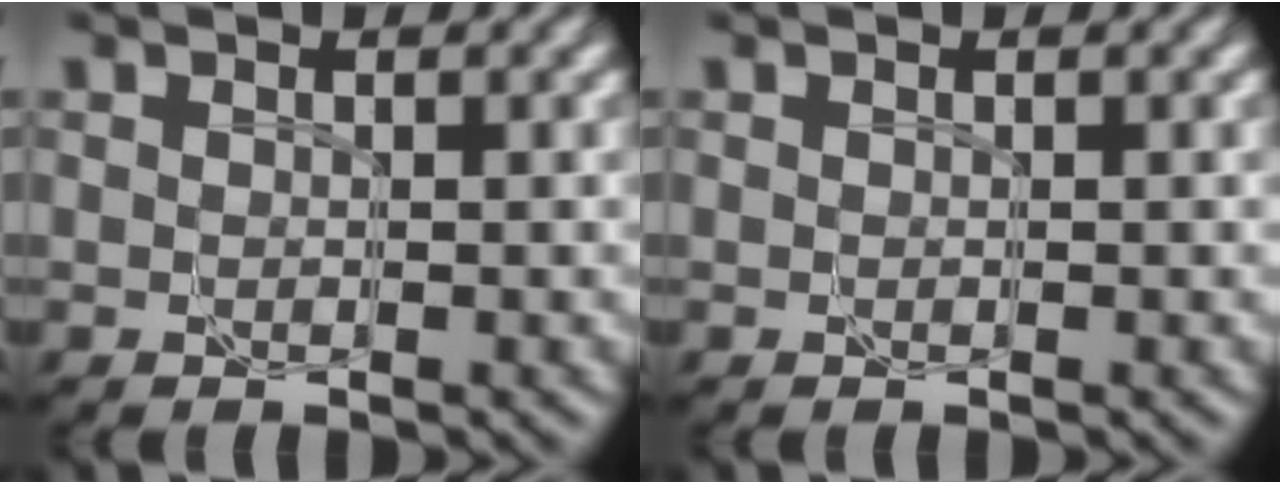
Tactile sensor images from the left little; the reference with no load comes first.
{"total": 0.0}